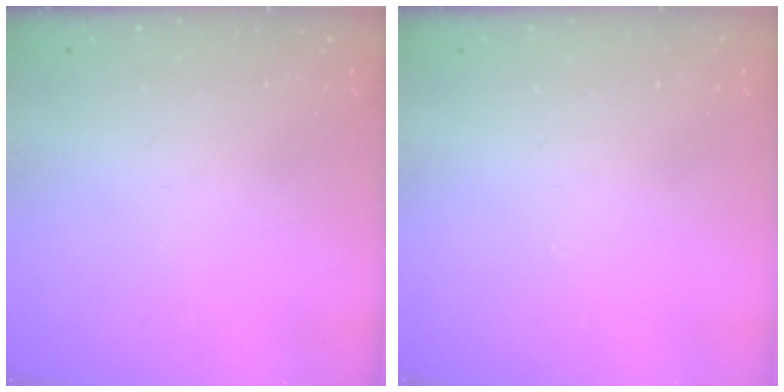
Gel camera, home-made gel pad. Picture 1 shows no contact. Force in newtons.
{"total": 0.0}